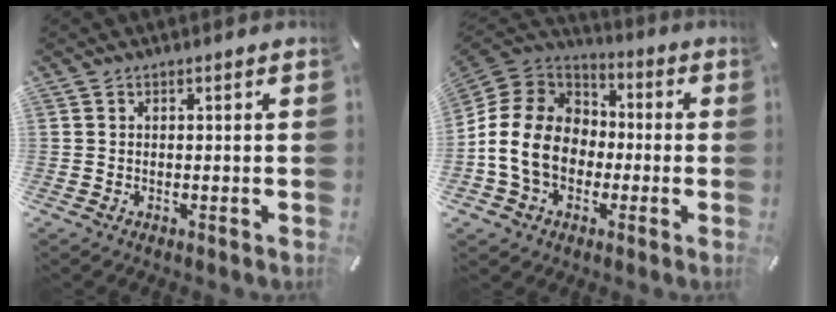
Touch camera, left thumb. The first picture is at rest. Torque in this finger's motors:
{"motor_torque": [0.32, 2.09, 1.71, 1.06, 0.41]}